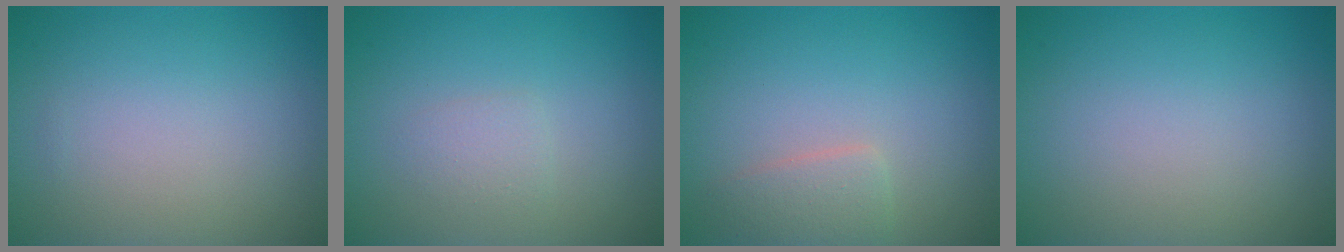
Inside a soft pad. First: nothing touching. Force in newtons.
{"total": 1.1, "press": 1.1, "slide": 0.1}
{"total": 2.0, "press": 2.0, "slide": 0.1}
{"total": 0.0}